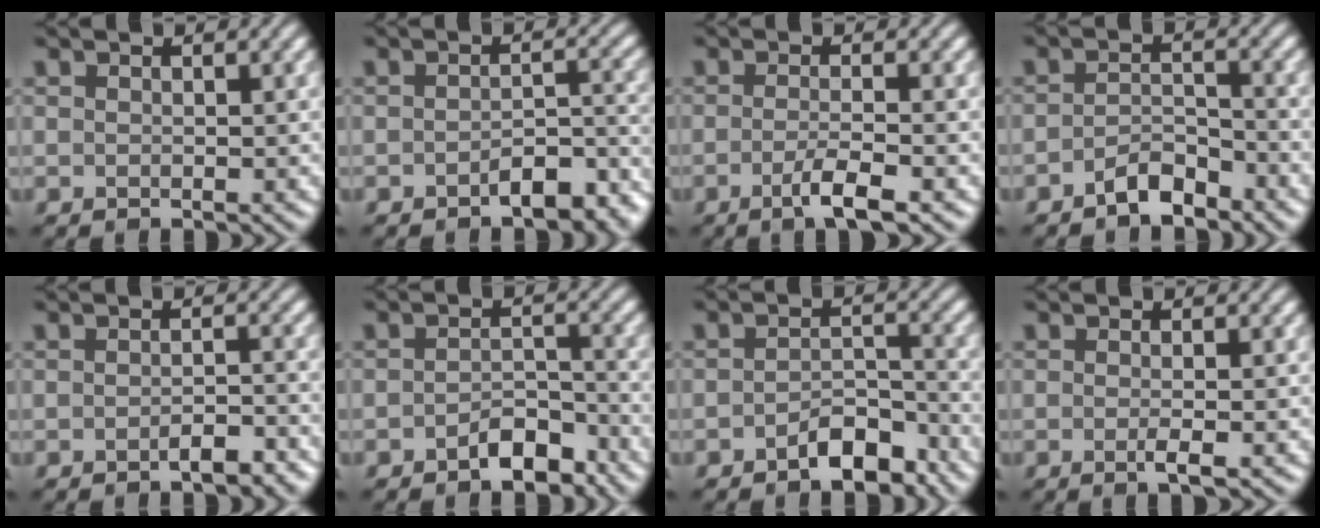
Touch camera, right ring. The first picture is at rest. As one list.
[{"total": 4.2, "force": [-2.8, 1.6, 2.7], "torque": [-0.036, 0.005, -0.041]}, {"total": 3.2, "force": [-1.4, 0.6, 2.8], "torque": [-0.043, 0.001, -0.033]}, {"total": 2.8, "force": [-2.2, 1.0, 1.4], "torque": [-0.022, 0.009, -0.044]}, {"total": 2.1, "force": [-1.4, 0.6, 1.5], "torque": [-0.020, 0.004, -0.021]}, {"total": 3.2, "force": [-2.2, 1.5, 1.8], "torque": [-0.026, 0.011, -0.038]}, {"total": 3.9, "force": [-2.6, 1.7, 2.4], "torque": [-0.033, 0.012, -0.044]}, {"total": 1.6, "force": [-0.4, 0.3, 1.5], "torque": [-0.022, -0.004, -0.010]}]